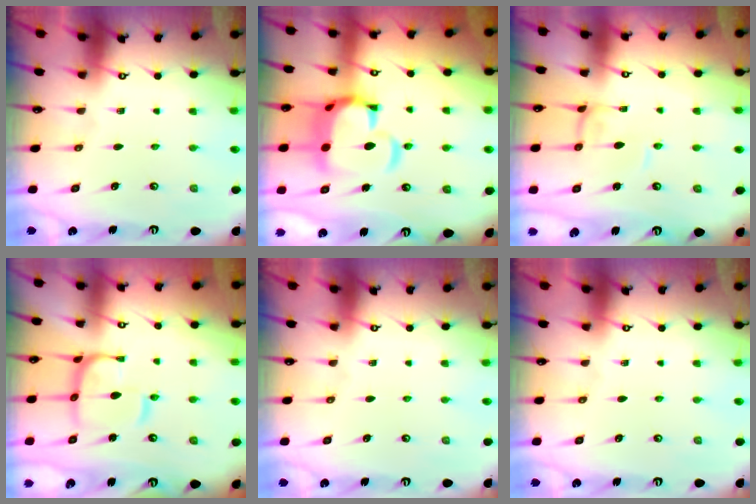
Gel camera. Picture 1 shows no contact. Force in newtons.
{"total": 10.8, "press": 10.7, "slide": 1.7}
{"total": 0.0}
{"total": 8.4, "press": 8.3, "slide": 1.1}
{"total": 0.0}
{"total": 0.0}